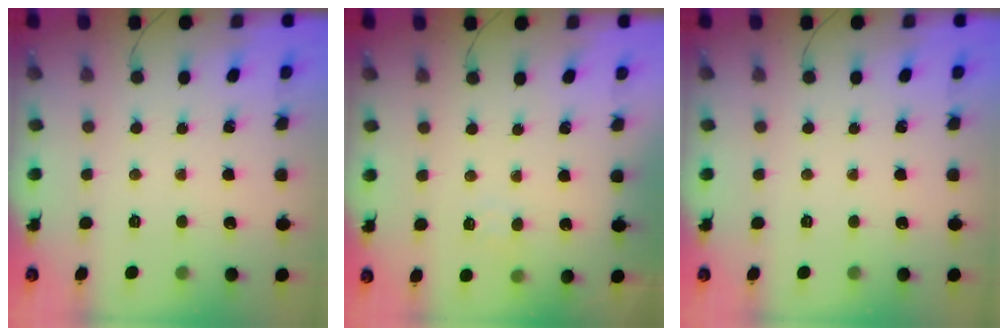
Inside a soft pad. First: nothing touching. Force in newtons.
{"total": 4.9, "press": 4.7, "slide": 1.3}
{"total": 0.0}